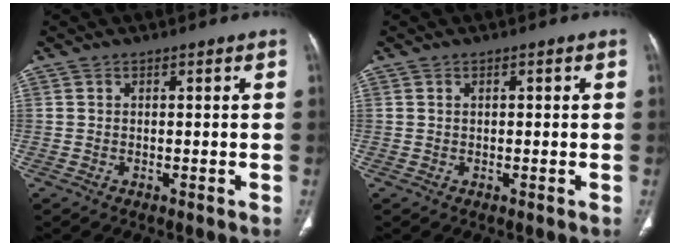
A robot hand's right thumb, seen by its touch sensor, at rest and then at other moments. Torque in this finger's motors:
{"motor_torque": [-0.13, 0.01, -0.28, 0.18, 0.03]}